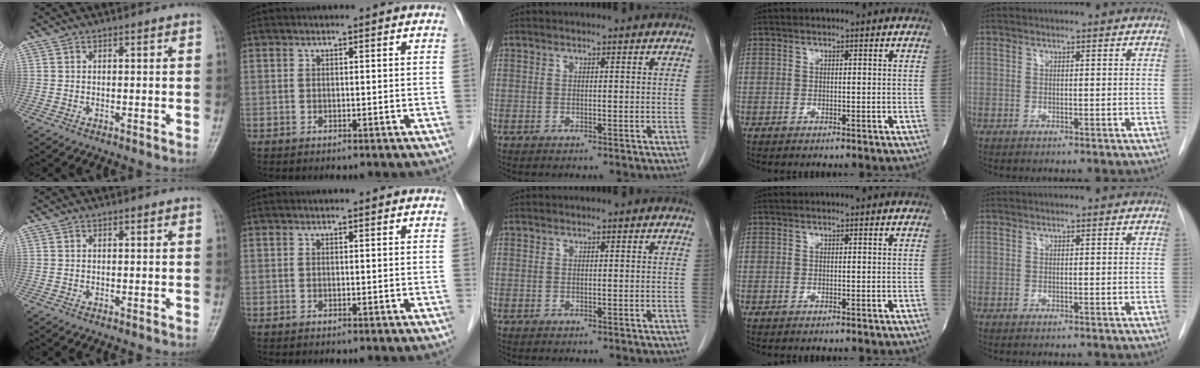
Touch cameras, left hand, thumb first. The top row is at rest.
{}